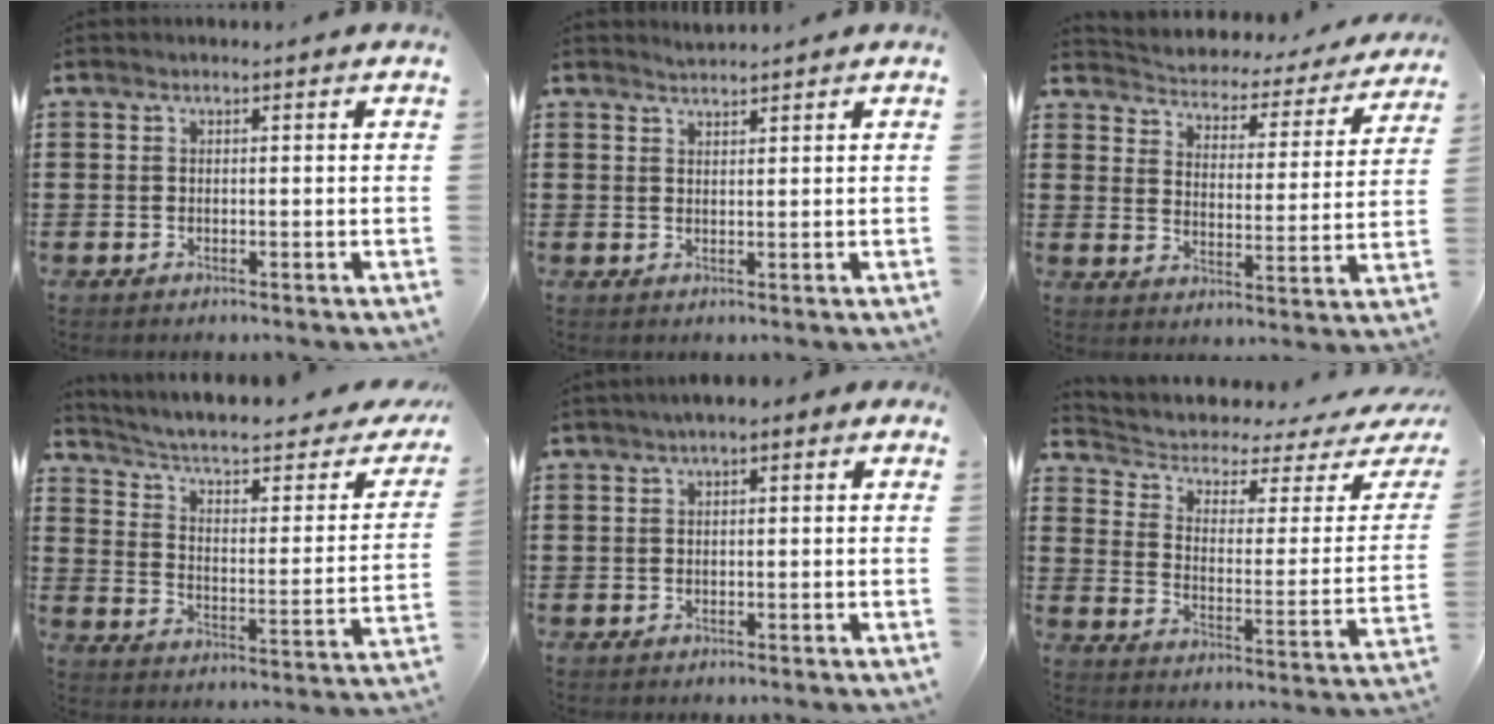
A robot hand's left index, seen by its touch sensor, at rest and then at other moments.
{"total": 1.5, "force": [1.5, -0.2, 0.0], "torque": [-0.003, 0.002, 0.029]}
{"total": 2.6, "force": [2.6, 0.6, 0.2], "torque": [-0.023, -0.027, 0.033]}
{"total": 4.4, "force": [3.0, 1.1, 3.0], "torque": [-0.076, -0.031, 0.040]}
{"total": 1.9, "force": [-1.2, 0.8, 1.1], "torque": [-0.030, 0.004, -0.030]}
{"total": 2.6, "force": [1.4, 1.5, 1.6], "torque": [-0.048, -0.016, 0.013]}